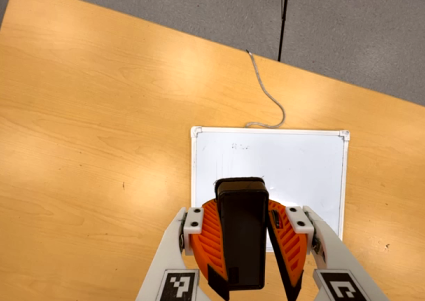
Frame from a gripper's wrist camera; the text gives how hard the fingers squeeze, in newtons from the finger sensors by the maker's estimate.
{"total": 10.1, "left": 9.9, "right": 10.4}